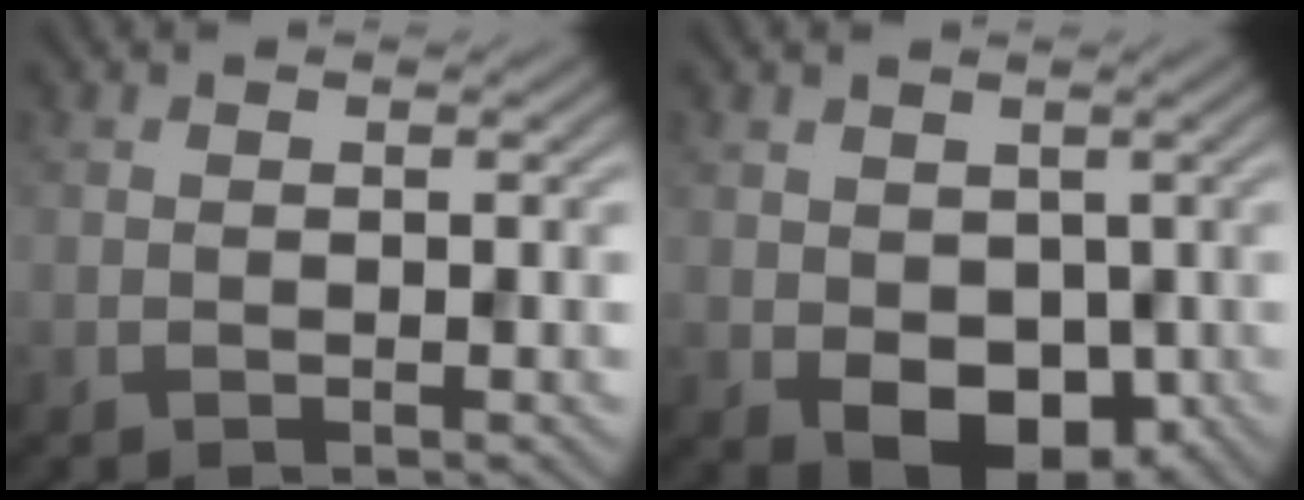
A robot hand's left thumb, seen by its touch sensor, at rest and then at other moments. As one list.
[{"total": 5.5, "force": [-0.7, 4.3, 3.4], "torque": [-0.073, -0.021, -0.002]}]